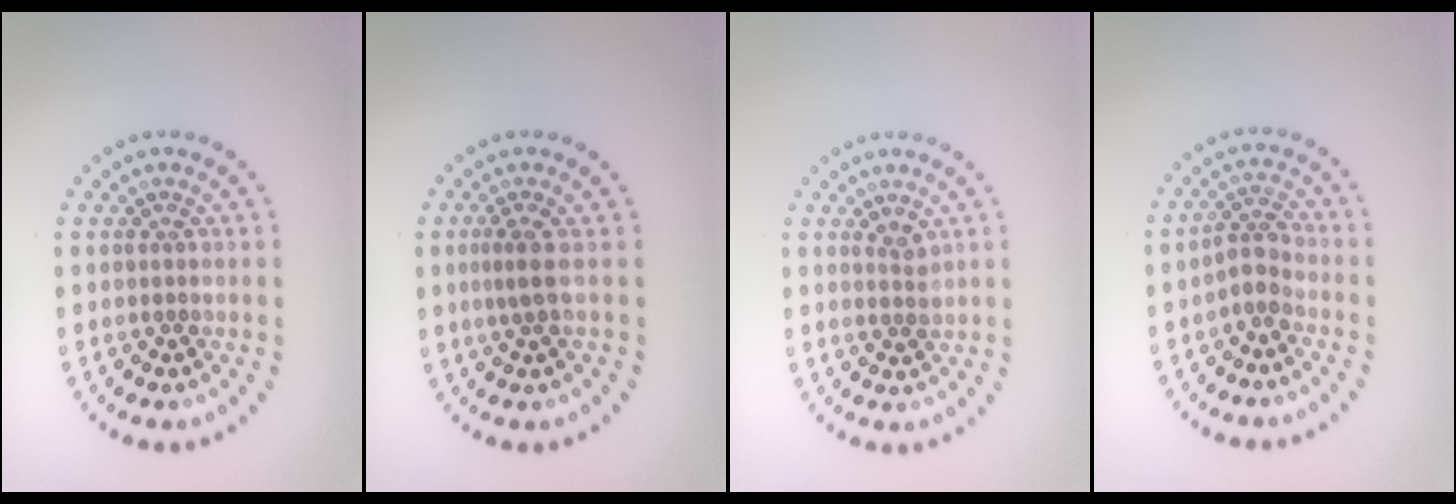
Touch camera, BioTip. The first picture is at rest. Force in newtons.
{"total": 1.8, "press": 1.3, "slide": 1.2}
{"total": 1.0, "press": 0.9, "slide": 0.6}
{"total": 2.2, "press": 1.7, "slide": 1.4}